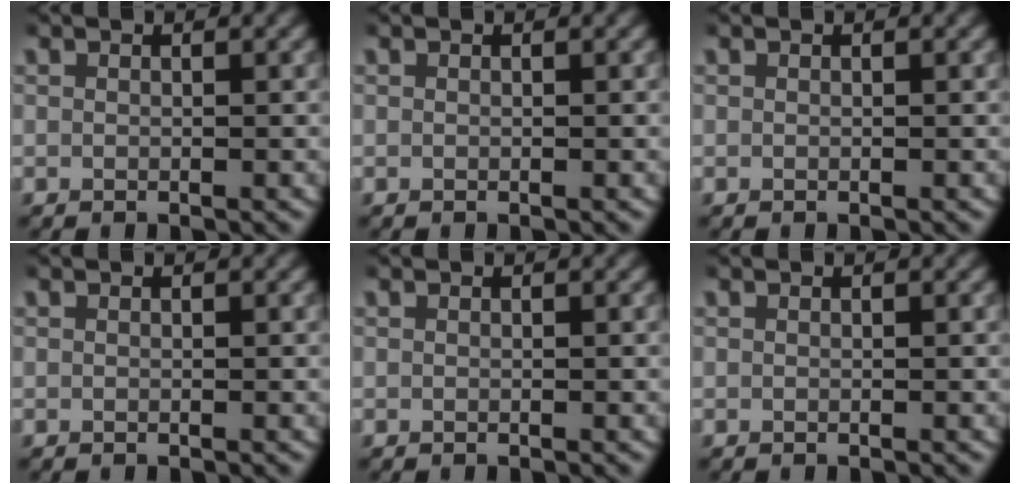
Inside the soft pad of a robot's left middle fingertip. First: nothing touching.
{"total": 0.0}
{"total": 0.0}
{"total": 0.0}
{"total": 0.0}
{"total": 0.0}